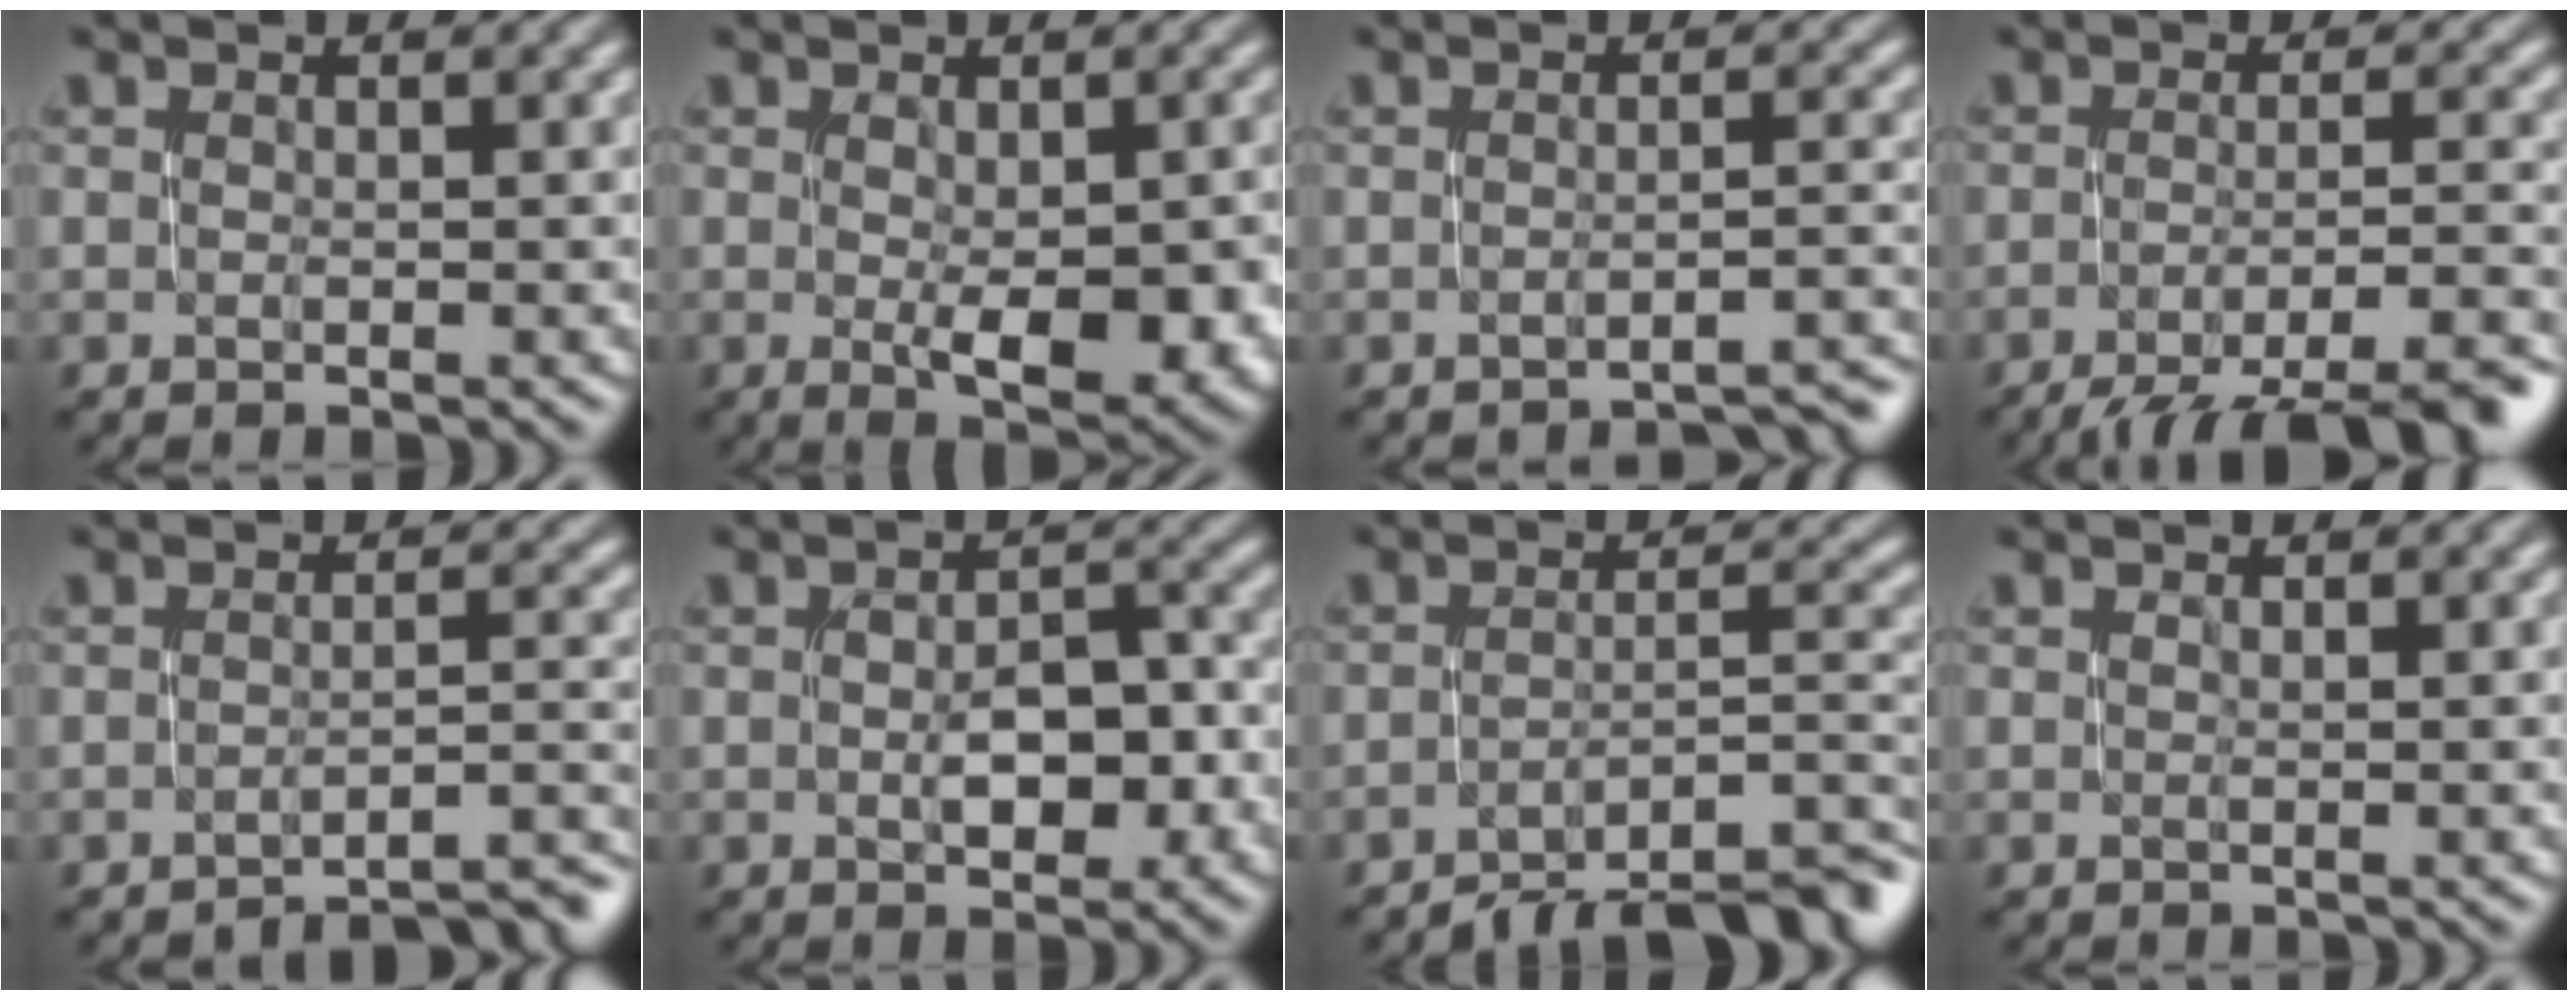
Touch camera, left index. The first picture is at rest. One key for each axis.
{"total": 6.1, "fx": -1.1, "fy": 2.7, "fz": 5.3, "tx": -0.087, "ty": -0.017, "tz": -0.004}
{"total": 3.6, "fx": -3.2, "fy": 0.6, "fz": 1.6, "tx": -0.009, "ty": 0.010, "tz": -0.040}
{"total": 8.9, "fx": -6.4, "fy": 1.9, "fz": 5.9, "tx": -0.080, "ty": -0.004, "tz": -0.091}
{"total": 5.6, "fx": -4.7, "fy": 1.1, "fz": 2.7, "tx": -0.014, "ty": 0.017, "tz": -0.061}
{"total": 4.0, "fx": -1.1, "fy": 2.1, "fz": 3.2, "tx": -0.054, "ty": 0.004, "tz": -0.015}
{"total": 8.8, "fx": -7.0, "fy": 2.1, "fz": 4.8, "tx": -0.065, "ty": 0.013, "tz": -0.114}
{"total": 0.0}